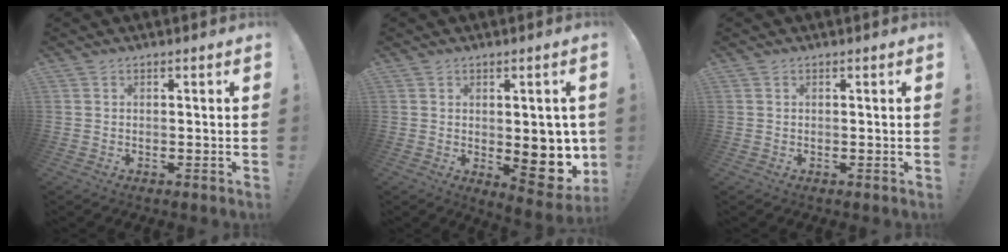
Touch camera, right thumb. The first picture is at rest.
{"total": 14.2, "force": [-1.4, 7.6, 11.9], "torque": [-0.118, -0.010, -0.006]}
{"total": 0.0}